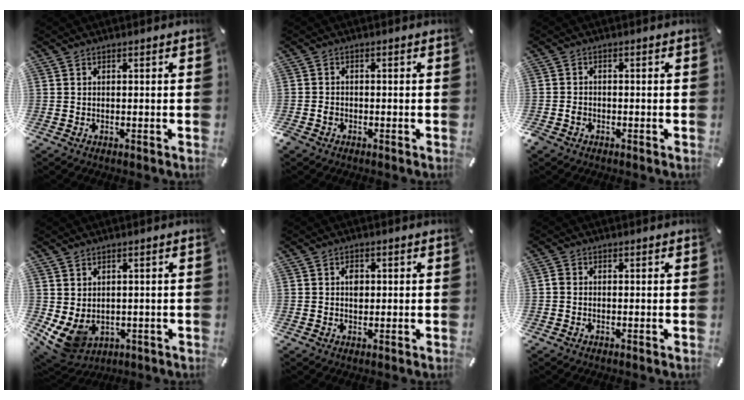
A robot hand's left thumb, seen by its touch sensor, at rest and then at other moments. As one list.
[{"total": 1.9, "force": [-1.1, 1.4, 0.7], "torque": [-0.012, 0.006, -0.023]}, {"total": 2.2, "force": [-1.2, 1.6, 0.8], "torque": [-0.014, 0.007, -0.025]}, {"total": 6.3, "force": [-0.2, 5.4, 3.2], "torque": [-0.068, -0.010, -0.003]}, {"total": 2.8, "force": [0.3, 2.1, 1.8], "torque": [-0.015, -0.004, -0.002]}, {"total": 1.0, "force": [-0.3, 0.8, 0.5], "torque": [-0.007, 0.004, -0.008]}]